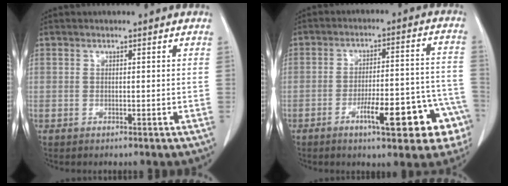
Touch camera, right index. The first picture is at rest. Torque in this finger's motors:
{"motor_torque": [0.44, -0.19, 0.33, 0.07]}